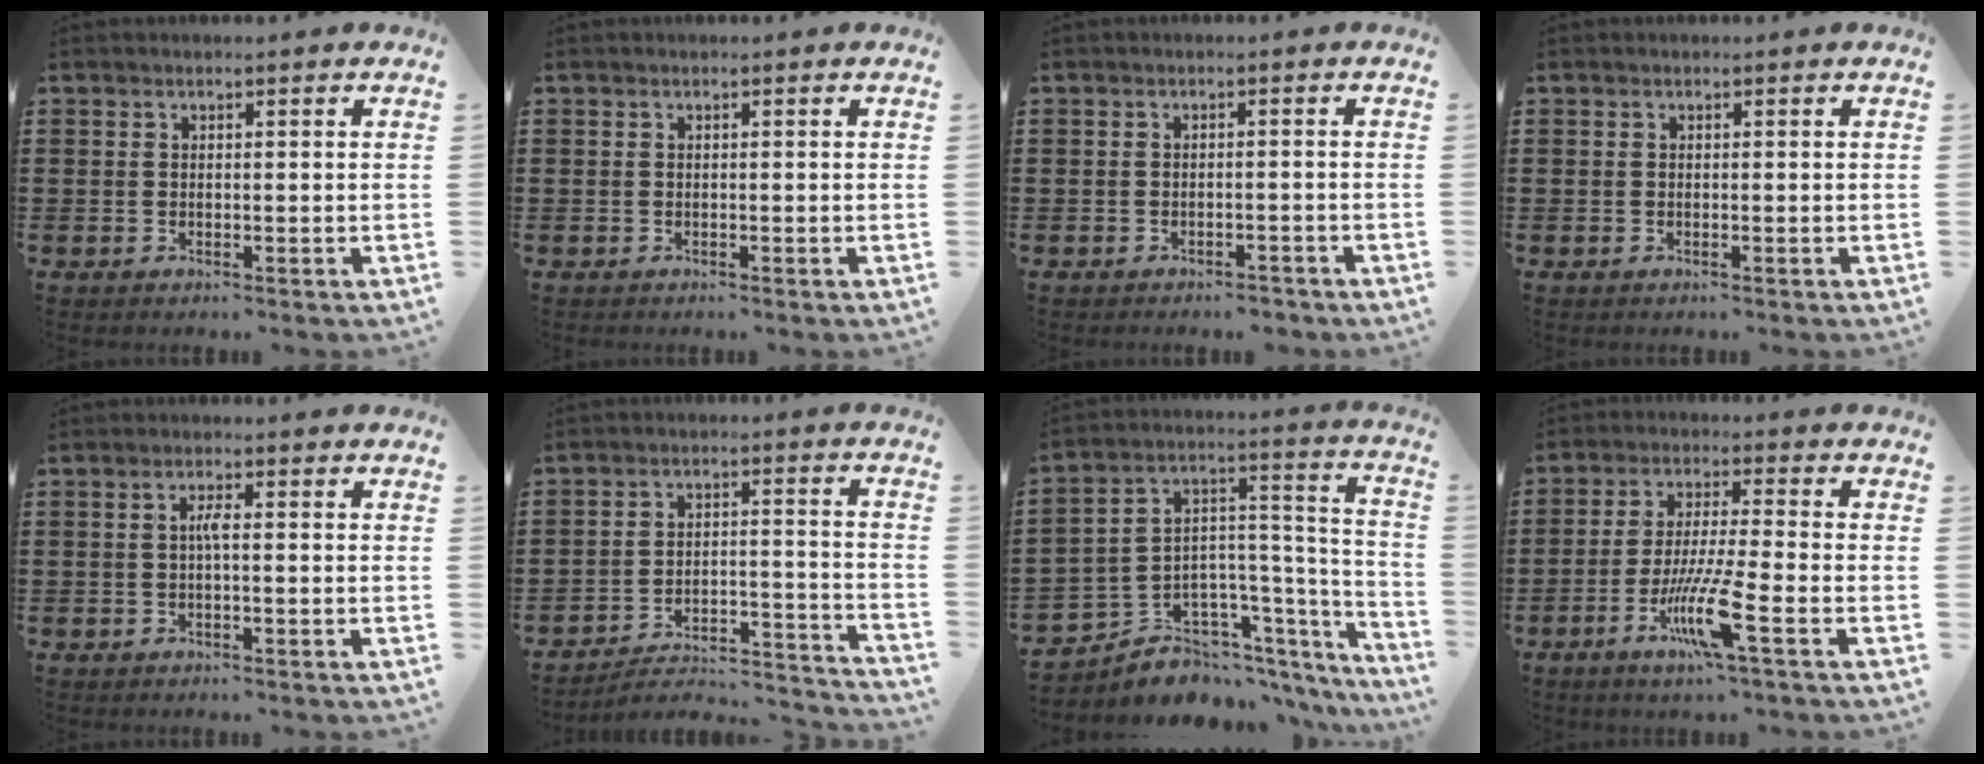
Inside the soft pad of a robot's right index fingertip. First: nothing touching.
{"total": 0.0}
{"total": 1.7, "force": [-1.7, 0.4, 0.0], "torque": [-0.008, 0.001, -0.038]}
{"total": 0.0}
{"total": 2.0, "force": [-0.2, 0.2, 2.0], "torque": [-0.040, 0.001, -0.005]}
{"total": 3.2, "force": [-3.0, 0.9, 1.0], "torque": [-0.027, -0.008, -0.068]}
{"total": 4.9, "force": [-3.1, 3.8, 0.2], "torque": [-0.018, -0.019, -0.054]}
{"total": 9.5, "force": [-4.7, 0.4, 8.3], "torque": [-0.174, -0.013, -0.092]}